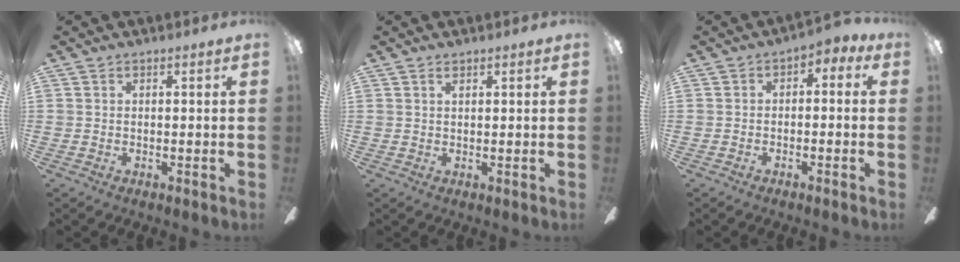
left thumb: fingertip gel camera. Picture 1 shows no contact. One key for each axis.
{"total": 1.1, "fx": 0.9, "fy": 0.4, "fz": 0.5, "tx": -0.012, "ty": 0.000, "tz": 0.017}
{"total": 2.7, "fx": -2.0, "fy": 1.6, "fz": 1.0, "tx": -0.014, "ty": 0.018, "tz": -0.038}